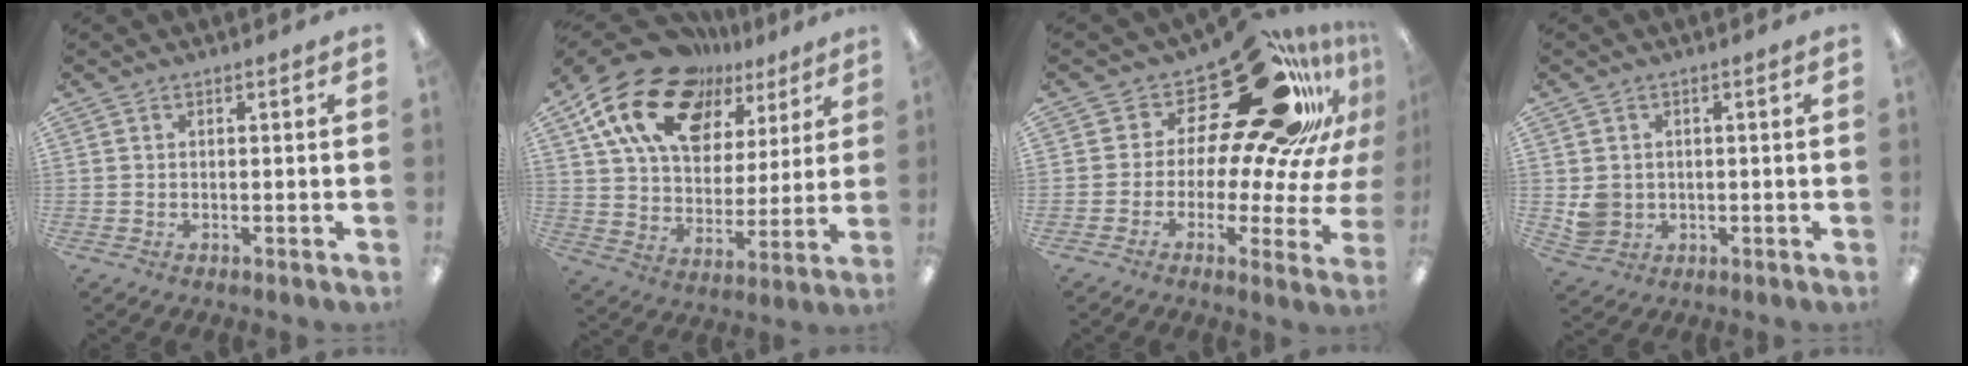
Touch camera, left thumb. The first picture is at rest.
{"total": 20.4, "force": [12.8, 12.2, 10.1], "torque": [-0.196, -0.057, 0.234]}
{"total": 26.5, "force": [16.2, 11.3, 17.6], "torque": [-0.227, -0.124, 0.278]}
{"total": 4.0, "force": [0.6, 3.8, 1.1], "torque": [-0.019, 0.007, 0.015]}